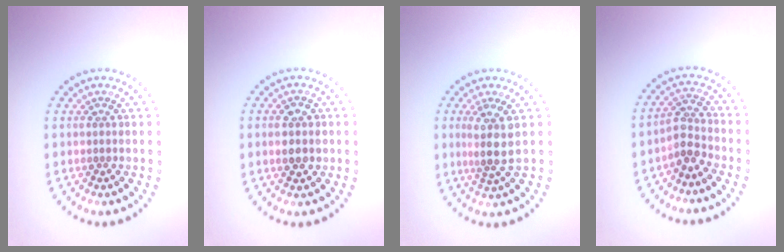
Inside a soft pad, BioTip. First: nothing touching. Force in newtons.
{"total": 3.2, "press": 3.2, "slide": 0.2}
{"total": 3.0, "press": 2.4, "slide": 1.8}
{"total": 2.6, "press": 2.0, "slide": 1.6}